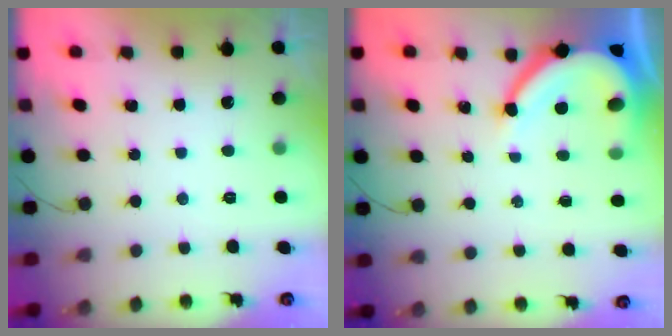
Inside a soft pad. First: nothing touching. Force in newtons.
{"total": 10.2, "press": 10.1, "slide": 1.1}